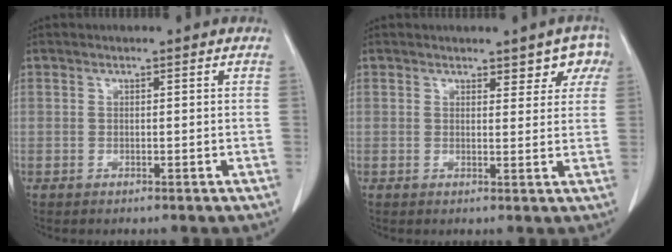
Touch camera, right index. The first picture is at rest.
{"total": 4.6, "force": [3.3, 2.4, 2.0], "torque": [0.000, 0.001, 0.031]}